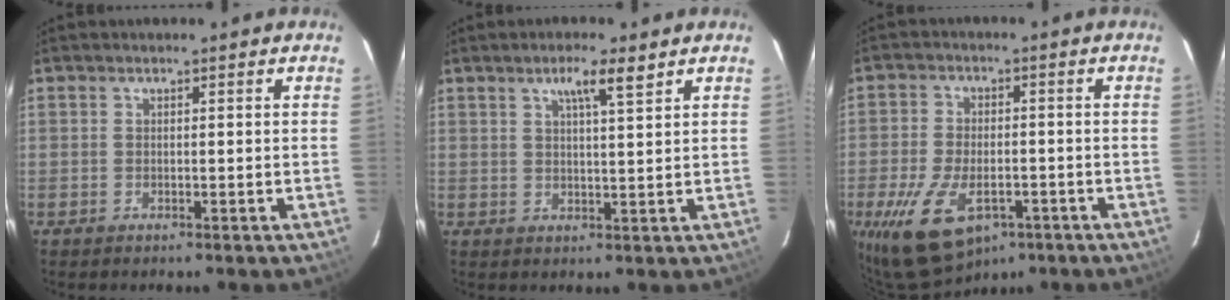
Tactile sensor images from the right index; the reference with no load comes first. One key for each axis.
{"total": 4.6, "fx": 2.9, "fy": 0.4, "fz": 3.6, "tx": -0.059, "ty": 0.002, "tz": 0.047}
{"total": 14.5, "fx": -7.3, "fy": 7.9, "fz": 9.7, "tx": -0.212, "ty": -0.027, "tz": -0.117}